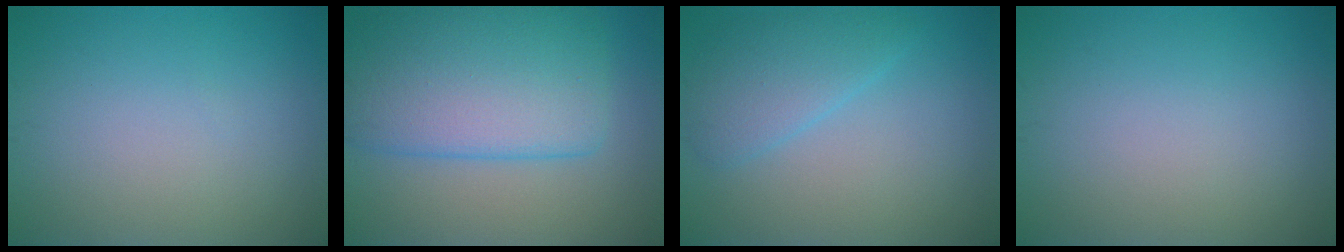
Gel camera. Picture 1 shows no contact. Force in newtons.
{"total": 9.1, "press": 9.1, "slide": 0.5}
{"total": 3.4, "press": 3.4, "slide": 0.1}
{"total": 0.0}